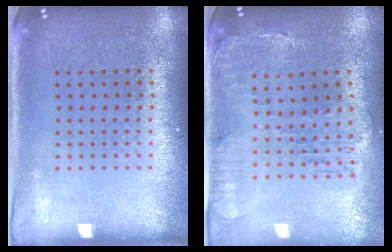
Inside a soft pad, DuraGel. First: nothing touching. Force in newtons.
{"total": 0.7, "press": 0.6, "slide": 0.2}